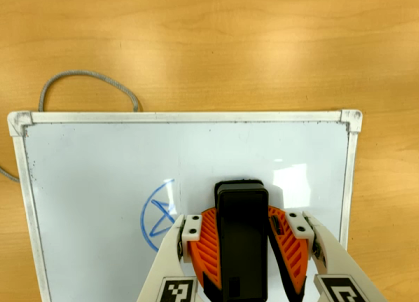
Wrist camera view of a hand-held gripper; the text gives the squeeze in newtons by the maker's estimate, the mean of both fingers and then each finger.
{"total": 14.3, "left": 16.0, "right": 12.6}